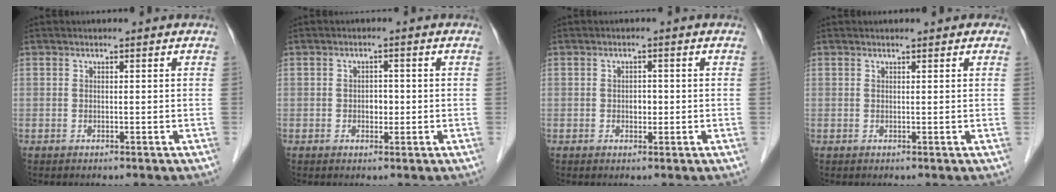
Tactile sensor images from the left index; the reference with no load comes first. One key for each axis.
{"total": 1.8, "fx": -0.3, "fy": 1.3, "fz": 1.3, "tx": -0.018, "ty": 0.004, "tz": -0.003}
{"total": 1.6, "fx": -0.2, "fy": 1.1, "fz": 1.1, "tx": -0.017, "ty": 0.003, "tz": -0.001}
{"total": 1.6, "fx": 1.3, "fy": 0.6, "fz": 0.7, "tx": -0.008, "ty": 0.014, "tz": 0.014}